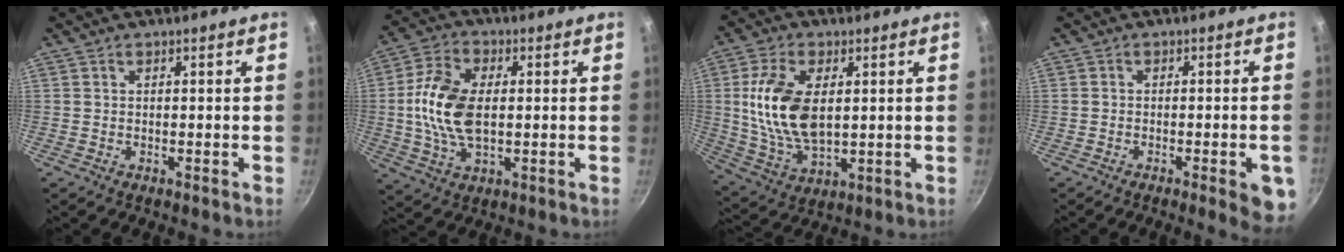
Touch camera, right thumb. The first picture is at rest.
{"total": 12.6, "force": [0.4, 7.3, 10.3], "torque": [-0.199, 0.011, 0.002]}
{"total": 14.8, "force": [2.2, 8.3, 12.1], "torque": [-0.227, -0.012, 0.051]}
{"total": 6.3, "force": [-2.7, 1.5, 5.6], "torque": [-0.053, 0.009, -0.032]}